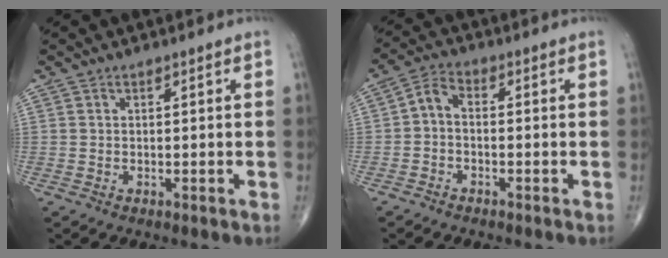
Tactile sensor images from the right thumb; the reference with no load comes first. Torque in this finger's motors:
{"motor_torque": [-0.05, -0.06, 0.04, -0.12, 0.06]}